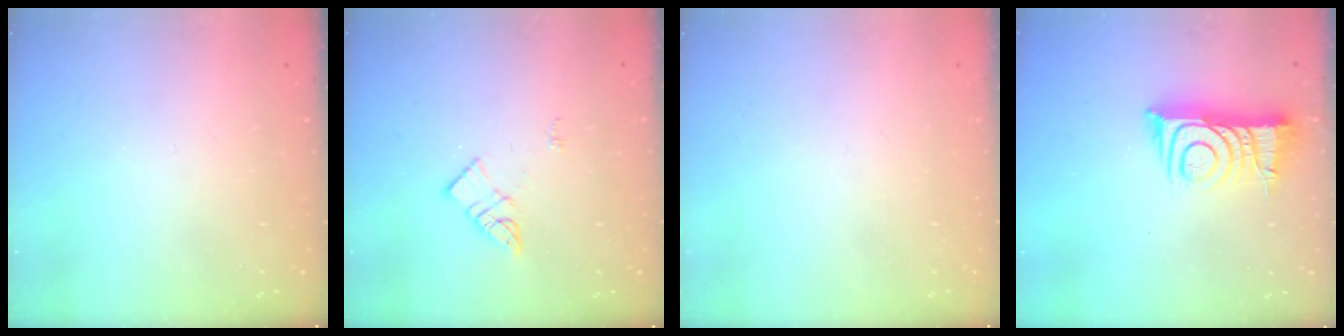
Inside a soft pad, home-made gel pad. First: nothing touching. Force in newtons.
{"total": 6.2, "press": 6.2, "slide": 0.2}
{"total": 1.5, "press": 1.5, "slide": 0.1}
{"total": 11.0, "press": 11.0, "slide": 0.6}